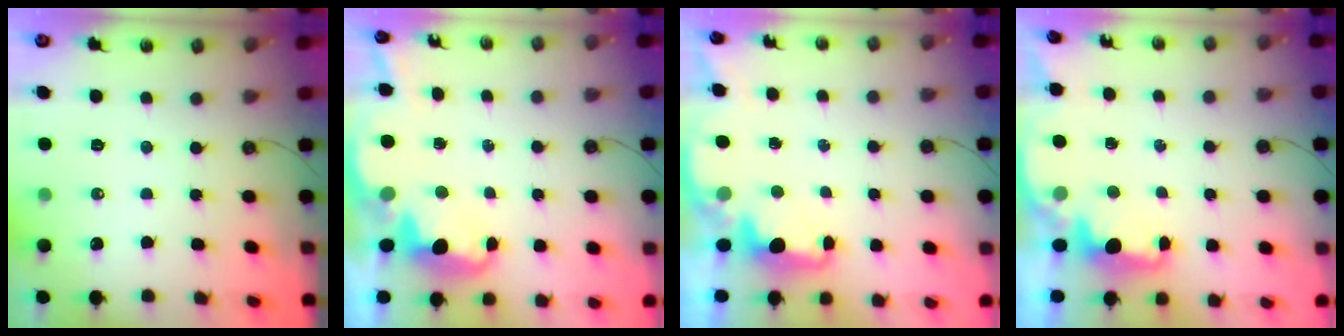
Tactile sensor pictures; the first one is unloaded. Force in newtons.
{"total": 4.5, "press": 4.4, "slide": 0.6}
{"total": 1.9, "press": 1.7, "slide": 0.8}
{"total": 2.1, "press": 2.0, "slide": 0.6}